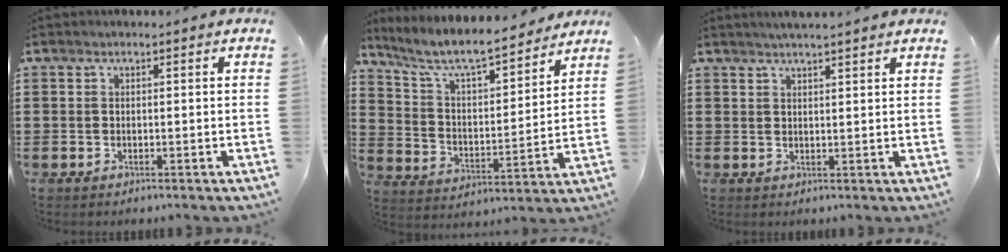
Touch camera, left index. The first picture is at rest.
{"total": 7.9, "force": [6.8, 0.9, 3.9], "torque": [-0.104, -0.042, 0.111]}
{"total": 2.1, "force": [1.9, -0.2, 0.6], "torque": [-0.017, -0.002, 0.036]}